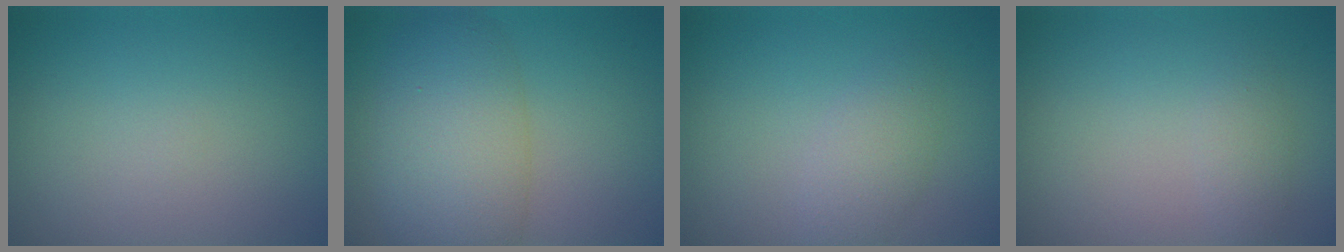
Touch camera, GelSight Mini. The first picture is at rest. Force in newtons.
{"total": 7.1, "press": 7.1, "slide": 0.1}
{"total": 2.2, "press": 2.2, "slide": 0.1}
{"total": 1.2, "press": 1.2, "slide": 0.1}